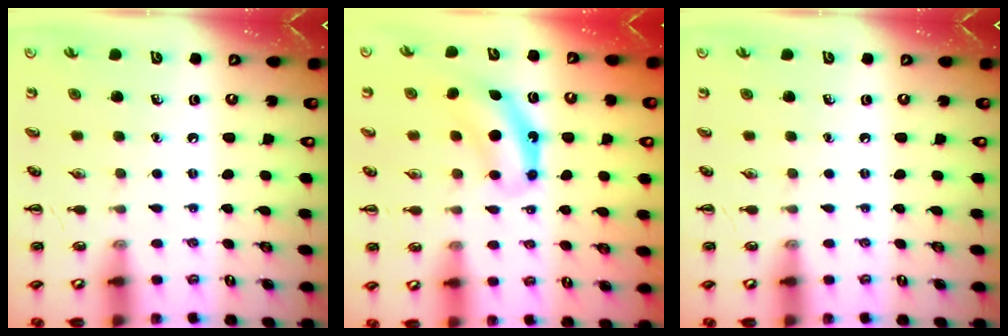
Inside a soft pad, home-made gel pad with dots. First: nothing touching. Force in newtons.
{"total": 7.3, "press": 7.3, "slide": 0.3}
{"total": 0.0}